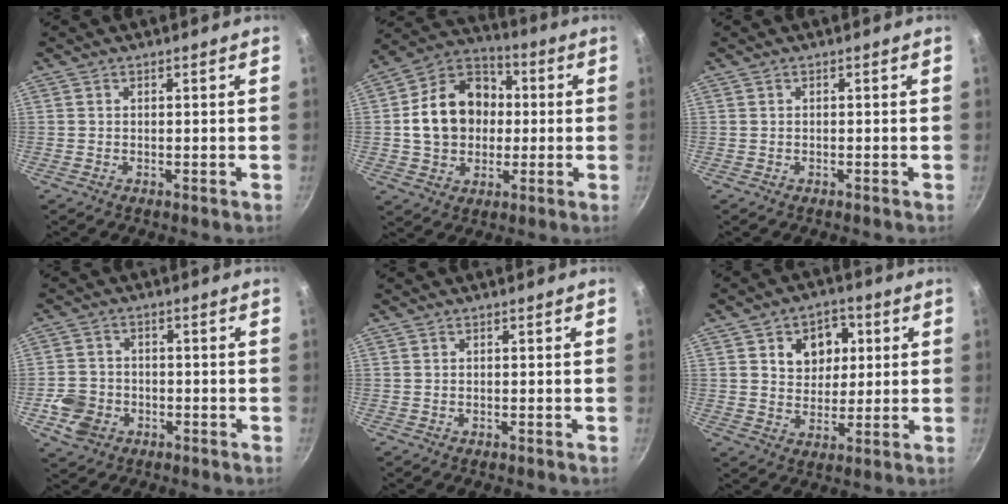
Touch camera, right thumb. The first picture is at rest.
{"total": 16.5, "force": [0.8, 13.3, 9.7], "torque": [-0.135, 0.032, 0.006]}
{"total": 0.0}
{"total": 6.9, "force": [-2.6, 5.6, 3.0], "torque": [-0.050, 0.022, -0.049]}
{"total": 0.0}
{"total": 9.8, "force": [2.7, 7.8, 5.3], "torque": [-0.041, -0.006, 0.039]}